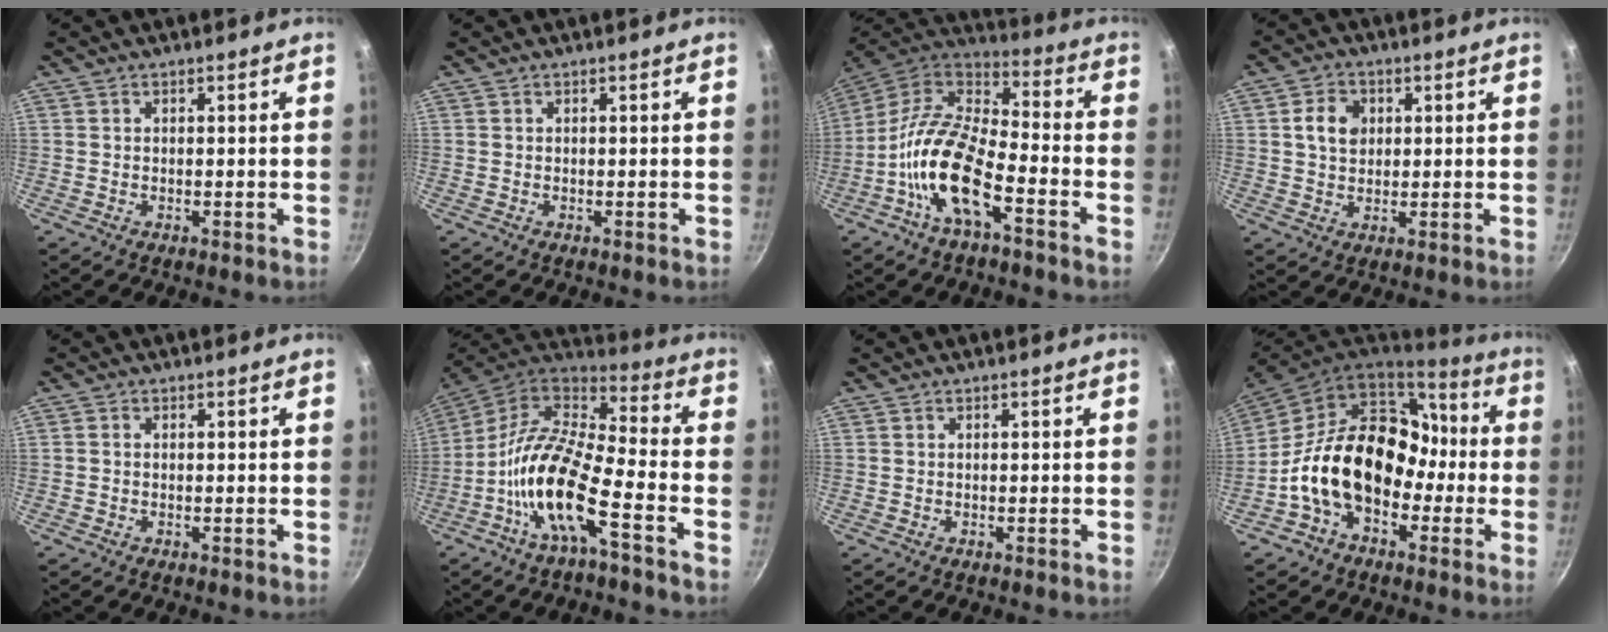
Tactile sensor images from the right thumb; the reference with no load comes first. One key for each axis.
{"total": 0.0}
{"total": 17.0, "fx": -6.8, "fy": 7.0, "fz": 13.9, "tx": -0.260, "ty": 0.052, "tz": -0.149}
{"total": 5.9, "fx": 1.4, "fy": 4.6, "fz": 3.4, "tx": -0.040, "ty": 0.005, "tz": 0.020}
{"total": 0.6, "fx": -0.1, "fy": 0.5, "fz": 0.3, "tx": -0.005, "ty": 0.004, "tz": -0.003}
{"total": 16.7, "fx": -6.8, "fy": 4.7, "fz": 14.4, "tx": -0.269, "ty": 0.055, "tz": -0.149}
{"total": 0.0}
{"total": 21.2, "fx": -3.2, "fy": 15.0, "fz": 14.6, "tx": -0.206, "ty": 0.066, "tz": -0.059}